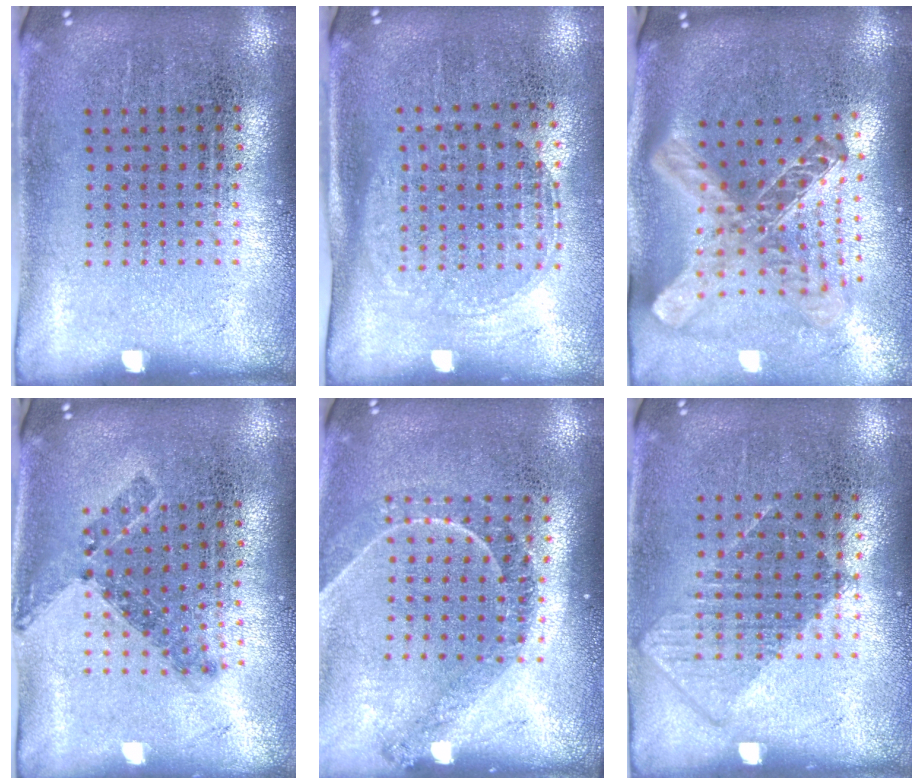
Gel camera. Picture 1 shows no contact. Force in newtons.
{"total": 1.5, "press": 1.3, "slide": 0.7}
{"total": 2.7, "press": 2.0, "slide": 1.9}
{"total": 0.6, "press": 0.5, "slide": 0.3}
{"total": 1.3, "press": 1.2, "slide": 0.2}
{"total": 0.8, "press": 0.7, "slide": 0.4}